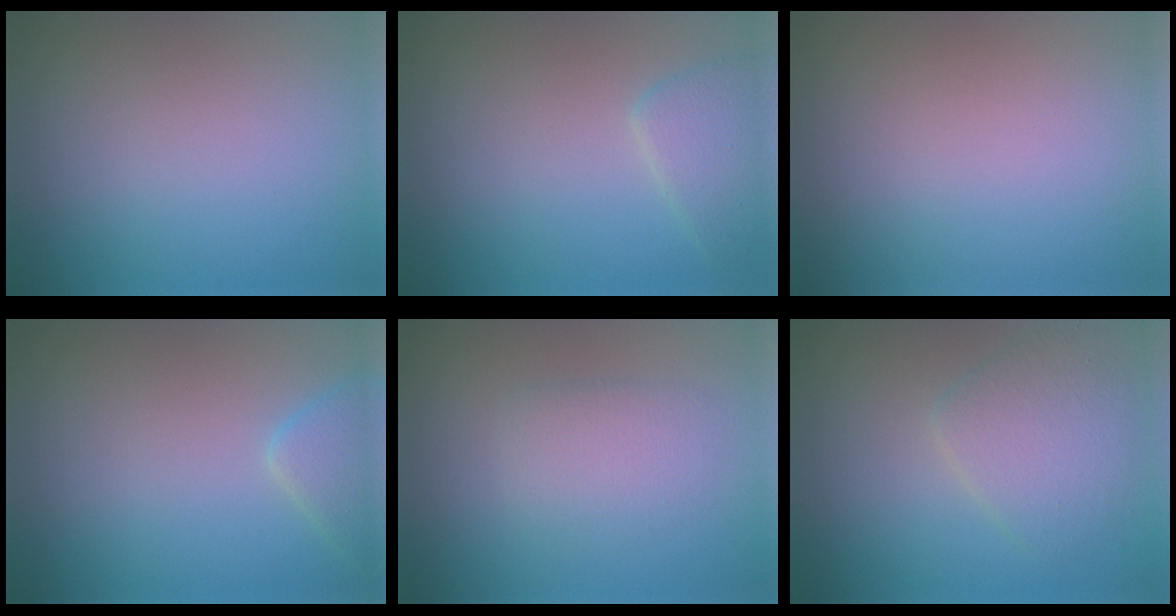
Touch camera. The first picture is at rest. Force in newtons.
{"total": 2.4, "press": 2.4, "slide": 0.1}
{"total": 0.0}
{"total": 2.4, "press": 2.4, "slide": 0.1}
{"total": 2.4, "press": 2.4, "slide": 0.4}
{"total": 3.6, "press": 3.6, "slide": 0.2}